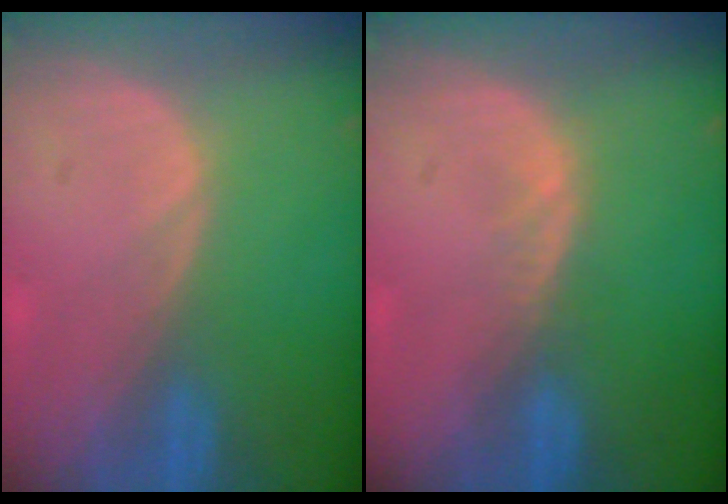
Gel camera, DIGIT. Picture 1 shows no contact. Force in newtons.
{"total": 1.1, "press": 1.1, "slide": 0.3}